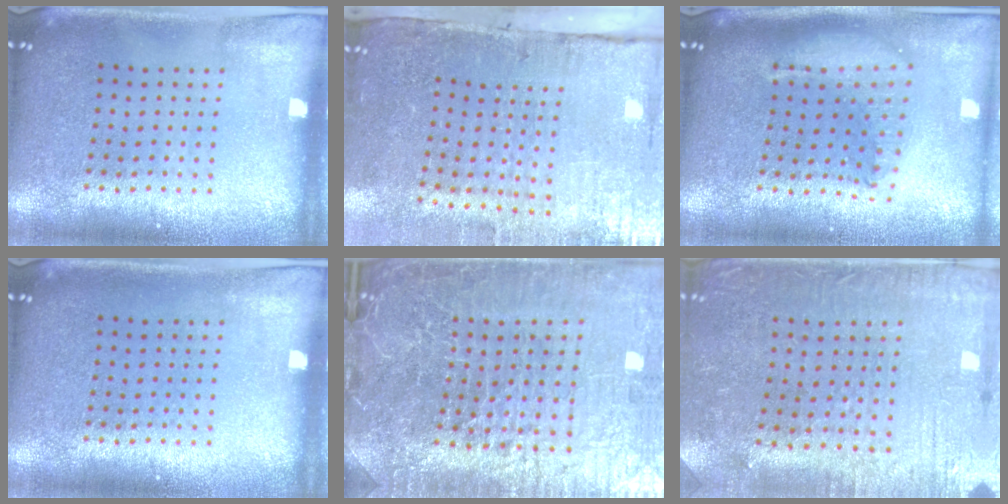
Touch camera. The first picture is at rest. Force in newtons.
{"total": 4.7, "press": 3.7, "slide": 2.9}
{"total": 2.0, "press": 1.6, "slide": 1.2}
{"total": 0.0}
{"total": 6.9, "press": 6.1, "slide": 3.2}
{"total": 0.9, "press": 0.7, "slide": 0.5}